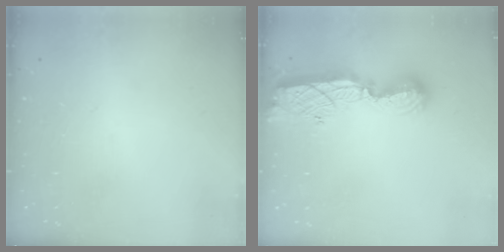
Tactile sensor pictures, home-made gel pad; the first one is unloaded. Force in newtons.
{"total": 12.7, "press": 12.7, "slide": 1.0}